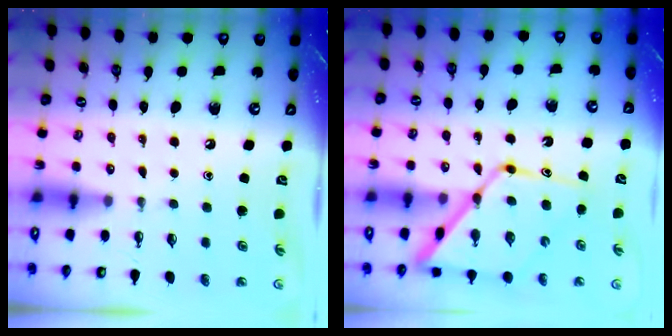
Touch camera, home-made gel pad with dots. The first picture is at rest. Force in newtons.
{"total": 15.0, "press": 14.9, "slide": 1.5}